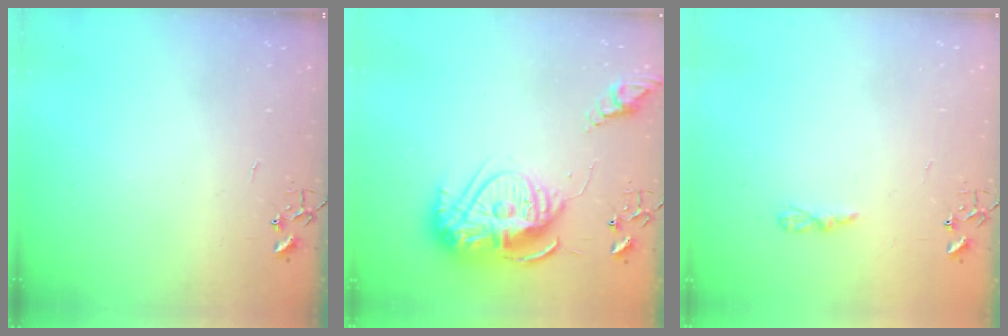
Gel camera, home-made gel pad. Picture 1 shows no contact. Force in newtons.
{"total": 17.0, "press": 16.9, "slide": 1.5}
{"total": 3.5, "press": 3.5, "slide": 0.4}